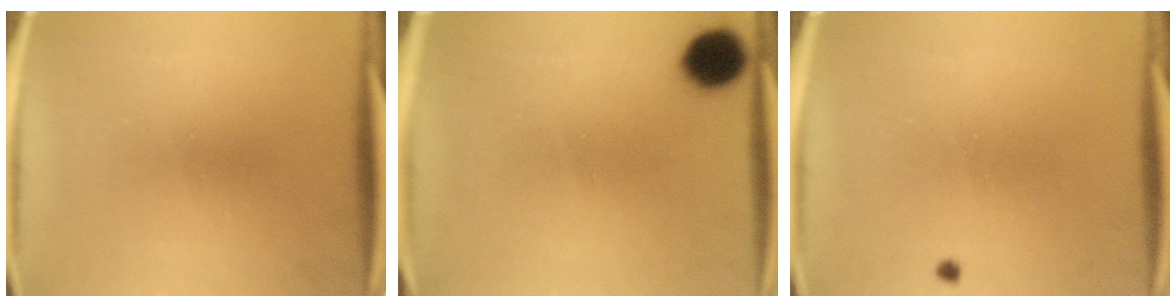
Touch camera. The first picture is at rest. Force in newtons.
{"total": 7.4}
{"total": 0.5}